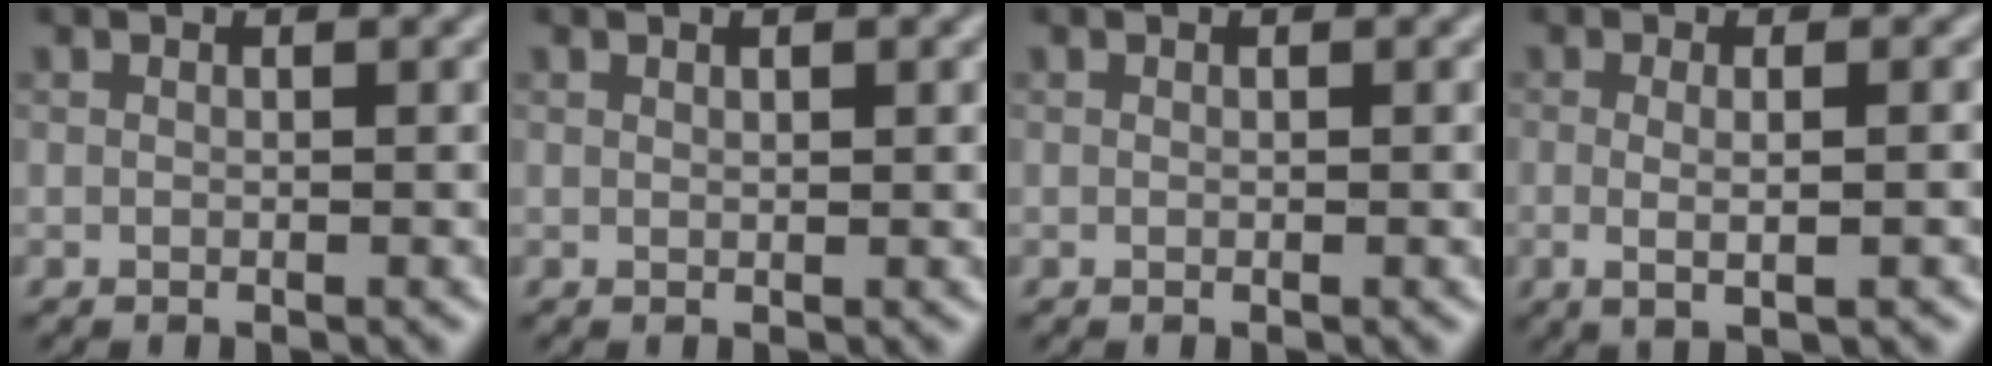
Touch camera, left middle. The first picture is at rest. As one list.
[{"total": 0.0}, {"total": 0.0}, {"total": 2.3, "force": [-0.7, 0.5, 2.1], "torque": [-0.039, -0.002, -0.009]}]